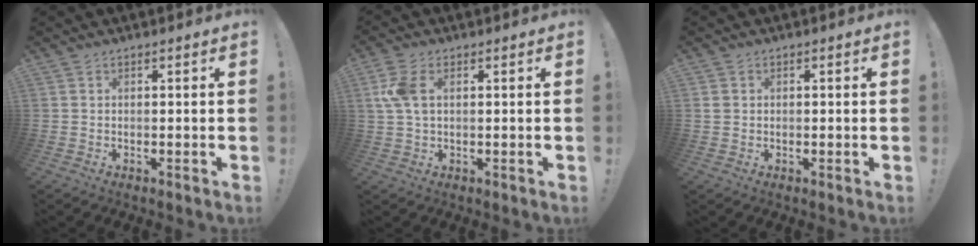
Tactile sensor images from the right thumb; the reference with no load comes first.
{"total": 6.8, "force": [1.6, 3.9, 5.3], "torque": [-0.117, 0.001, 0.027]}
{"total": 1.6, "force": [0.2, 1.4, 0.6], "torque": [-0.012, 0.005, 0.004]}